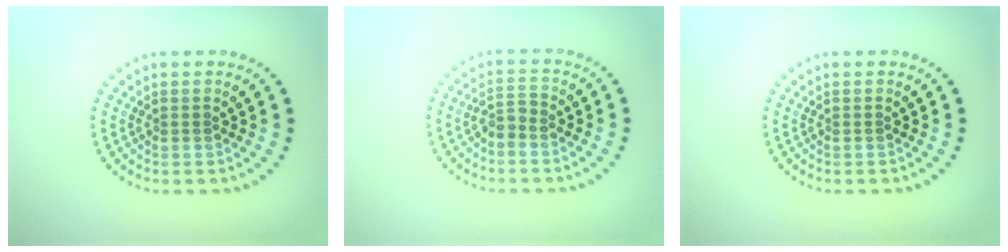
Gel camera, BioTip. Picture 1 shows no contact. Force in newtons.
{"total": 1.6, "press": 1.4, "slide": 0.9}
{"total": 0.0}